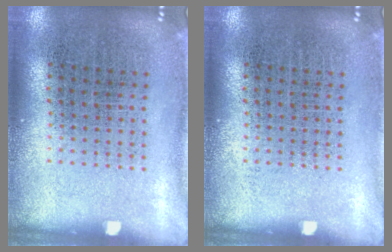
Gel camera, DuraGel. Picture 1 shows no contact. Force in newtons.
{"total": 0.0}